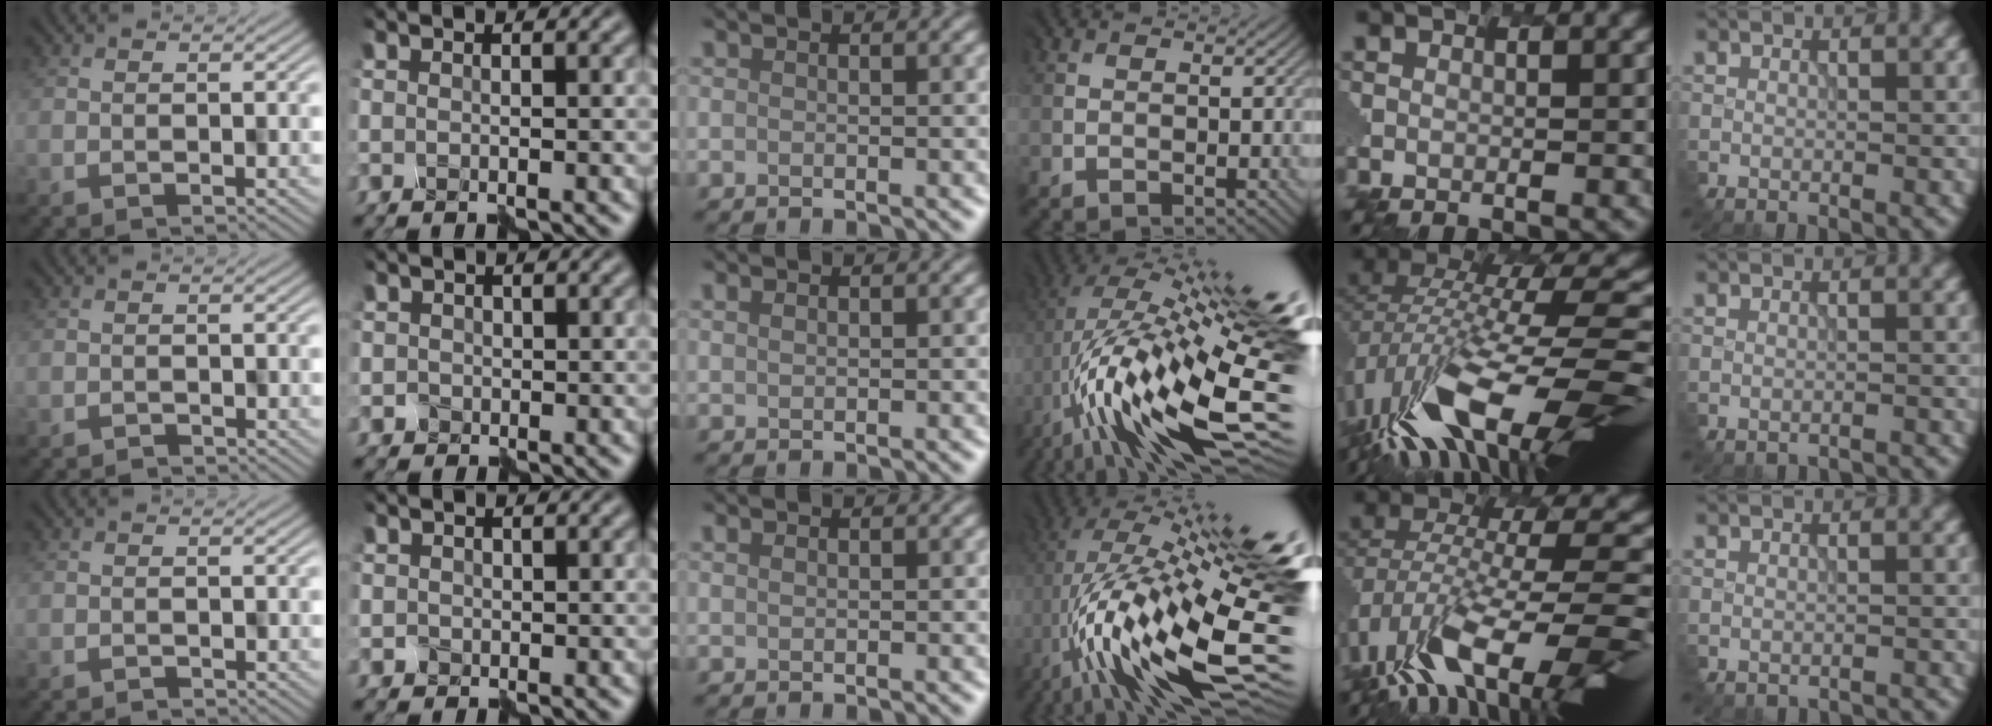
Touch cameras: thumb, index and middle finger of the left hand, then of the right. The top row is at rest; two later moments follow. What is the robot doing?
{"motion": "disassemble", "object": "hinged jar"}